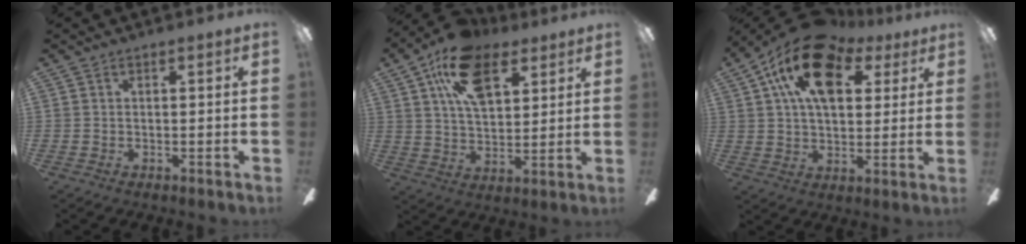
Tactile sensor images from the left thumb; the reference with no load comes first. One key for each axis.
{"total": 17.3, "fx": 9.2, "fy": 9.5, "fz": 11.1, "tx": -0.189, "ty": -0.017, "tz": 0.166}
{"total": 19.0, "fx": 9.2, "fy": 10.9, "fz": 12.5, "tx": -0.219, "ty": -0.024, "tz": 0.161}